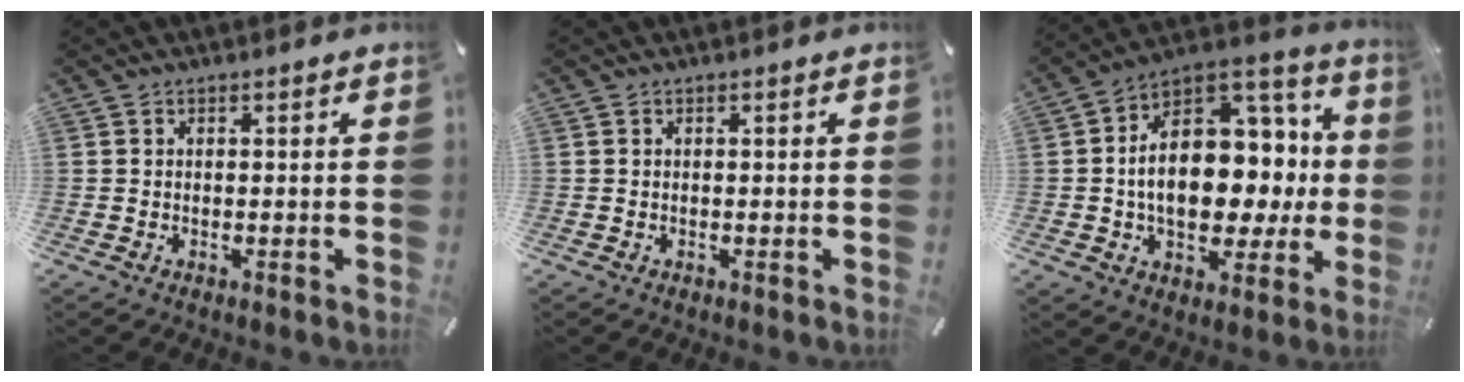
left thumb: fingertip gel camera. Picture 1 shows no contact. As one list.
[{"total": 0.0}, {"total": 19.4, "force": [-0.6, 13.5, 13.9], "torque": [-0.216, -0.005, -0.002]}]